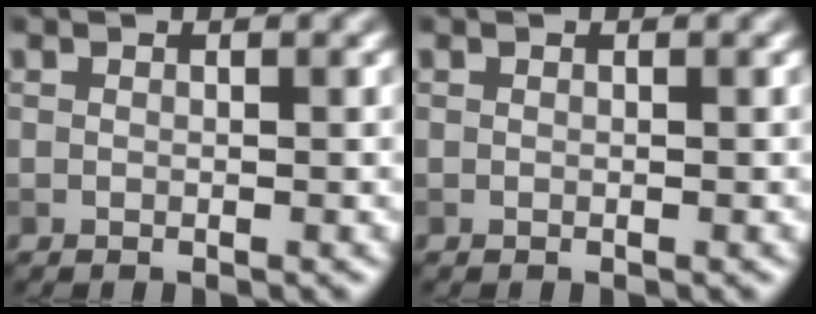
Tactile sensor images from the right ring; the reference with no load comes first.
{"total": 0.0}